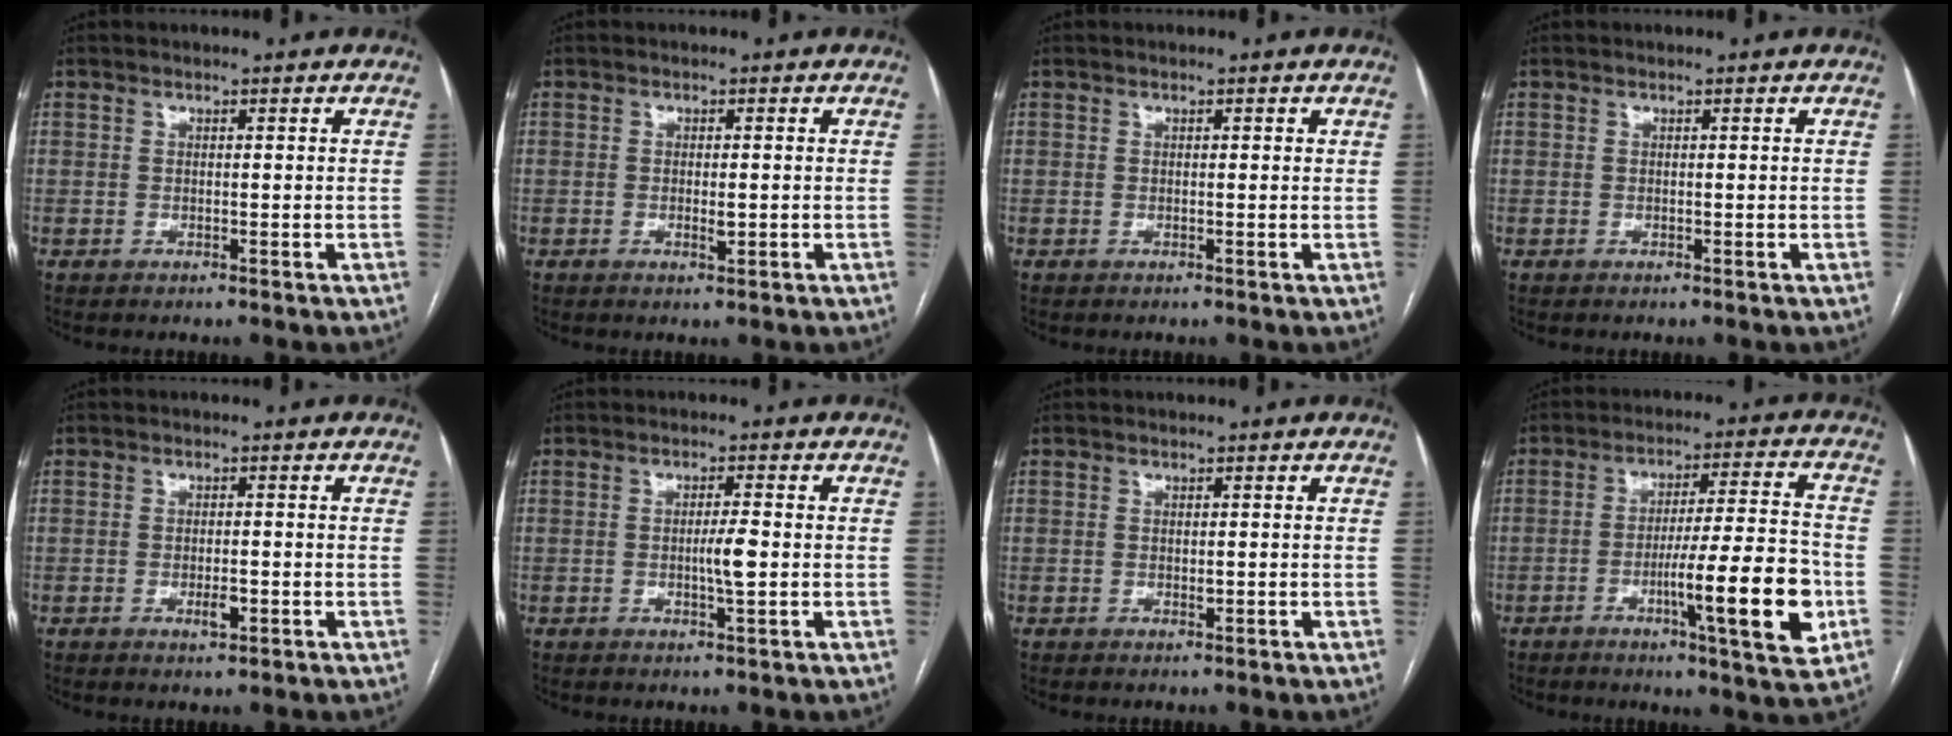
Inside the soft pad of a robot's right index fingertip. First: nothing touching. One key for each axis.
{"total": 1.6, "fx": -0.4, "fy": 0.4, "fz": 1.5, "tx": -0.030, "ty": -0.003, "tz": -0.005}
{"total": 0.6, "fx": 0.3, "fy": 0.3, "fz": 0.5, "tx": -0.007, "ty": 0.001, "tz": 0.002}
{"total": 0.0}
{"total": 2.2, "fx": -0.9, "fy": 0.7, "fz": 1.9, "tx": -0.036, "ty": -0.001, "tz": -0.012}
{"total": 3.2, "fx": -0.4, "fy": 0.1, "fz": 3.2, "tx": -0.057, "ty": -0.003, "tz": -0.006}
{"total": 0.6, "fx": -0.1, "fy": 0.3, "fz": 0.5, "tx": -0.013, "ty": -0.001, "tz": -0.001}
{"total": 14.5, "fx": -4.7, "fy": 0.5, "fz": 13.8, "tx": -0.213, "ty": -0.007, "tz": -0.071}